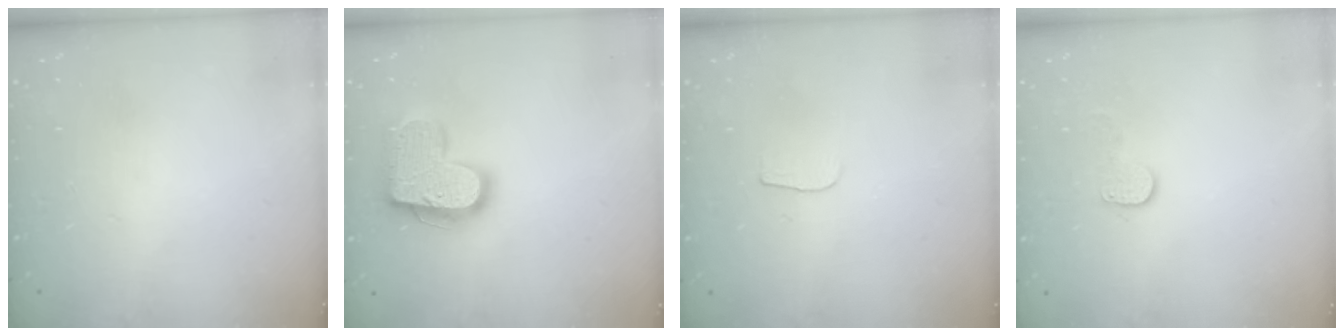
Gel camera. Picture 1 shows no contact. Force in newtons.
{"total": 16.4, "press": 16.4, "slide": 1.0}
{"total": 3.0, "press": 3.0, "slide": 0.3}
{"total": 6.8, "press": 6.7, "slide": 0.6}